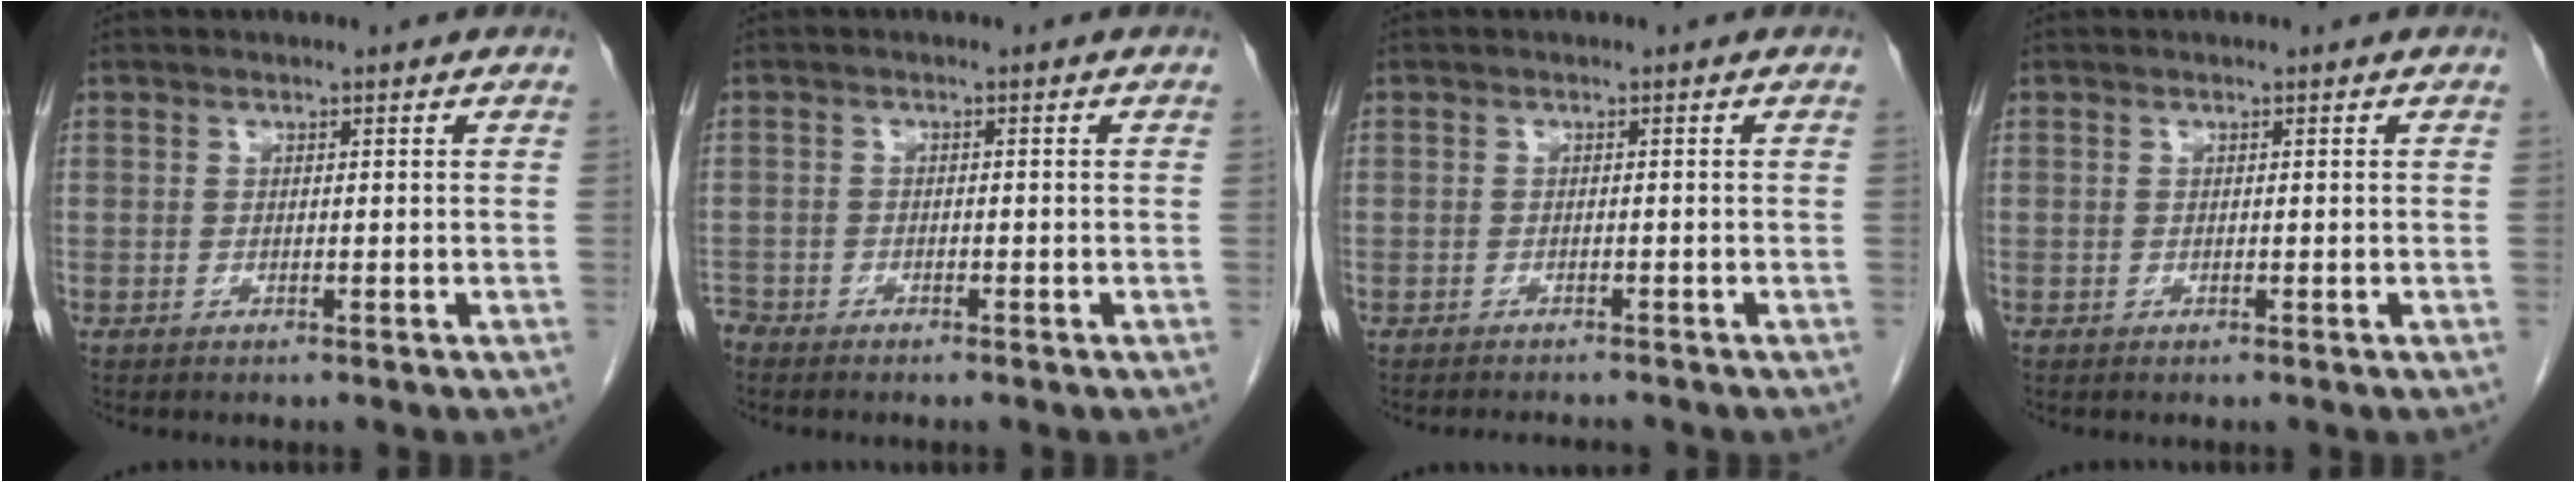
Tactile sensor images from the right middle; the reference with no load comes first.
{"total": 2.3, "force": [-2.2, 0.7, 0.3], "torque": [-0.005, -0.002, -0.040]}
{"total": 2.8, "force": [-2.7, 0.2, 0.7], "torque": [-0.007, -0.007, -0.035]}
{"total": 0.0}